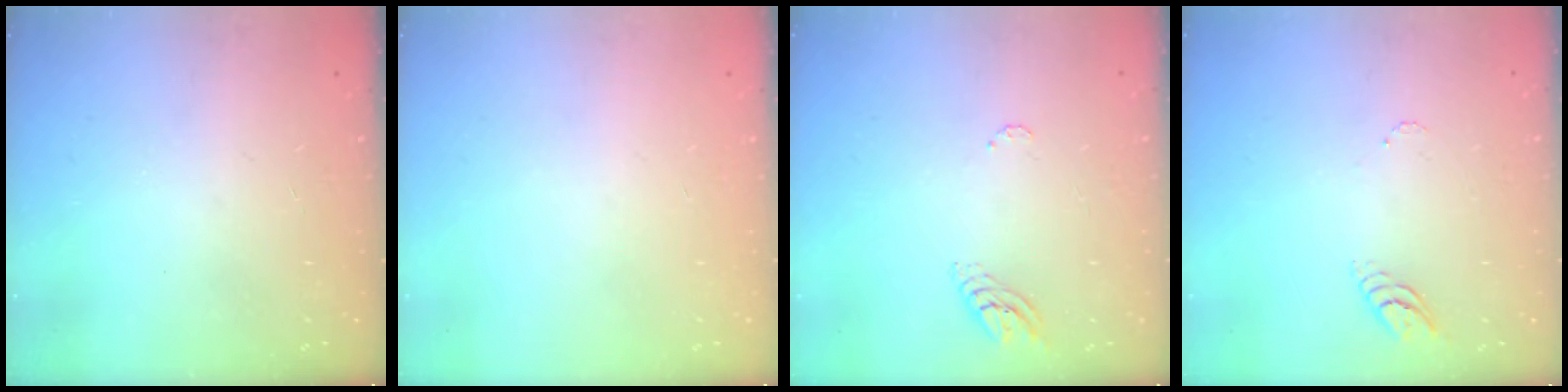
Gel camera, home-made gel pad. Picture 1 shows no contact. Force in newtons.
{"total": 0.0}
{"total": 5.1, "press": 5.1, "slide": 0.4}
{"total": 3.4, "press": 3.4, "slide": 0.4}